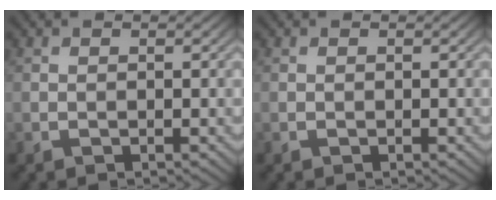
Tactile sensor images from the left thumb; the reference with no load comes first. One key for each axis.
{"total": 0.0}